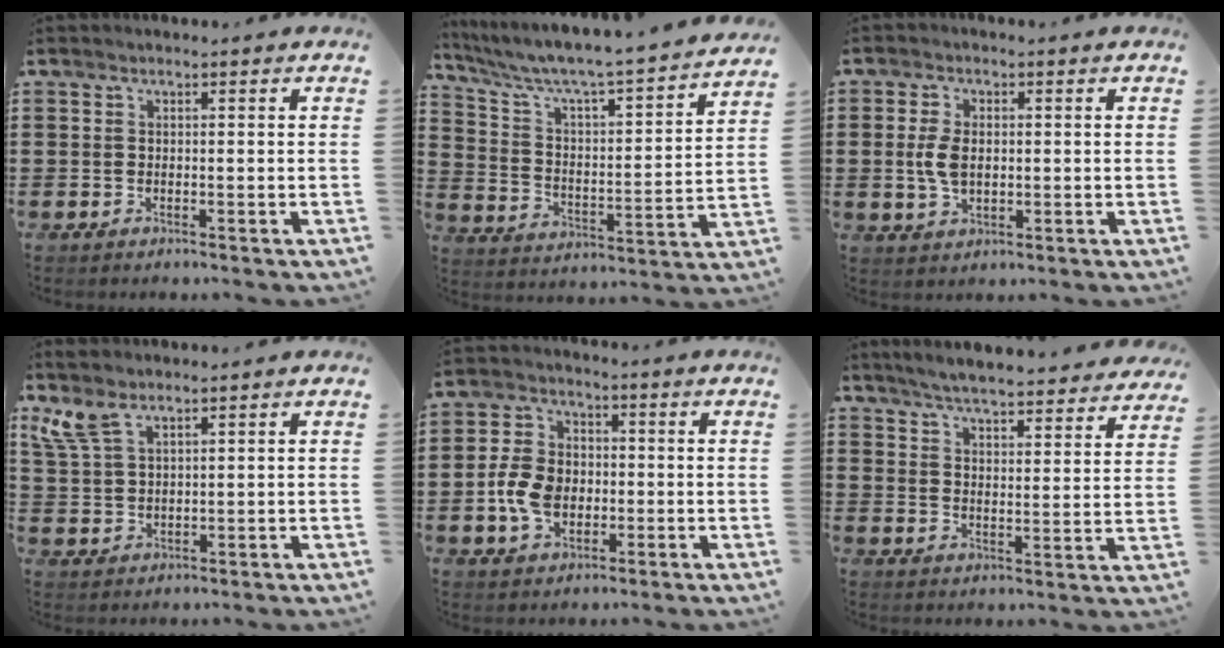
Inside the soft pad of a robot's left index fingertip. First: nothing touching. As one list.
[{"total": 4.6, "force": [4.1, 0.1, 2.1], "torque": [-0.065, -0.045, 0.059]}, {"total": 4.8, "force": [0.3, 2.8, 3.9], "torque": [-0.102, 0.000, 0.000]}, {"total": 5.3, "force": [3.6, 2.1, 3.3], "torque": [-0.083, 0.000, 0.065]}, {"total": 7.4, "force": [-1.3, 5.4, 4.9], "torque": [-0.119, 0.007, -0.028]}, {"total": 5.2, "force": [5.0, -0.3, 1.3], "torque": [-0.049, -0.035, 0.084]}]